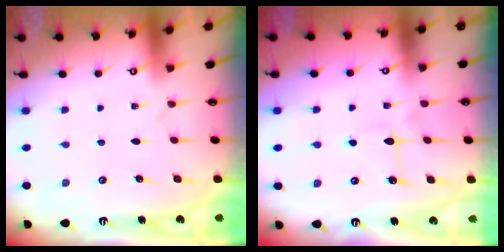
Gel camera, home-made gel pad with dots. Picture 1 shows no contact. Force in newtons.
{"total": 6.0, "press": 6.0, "slide": 0.8}